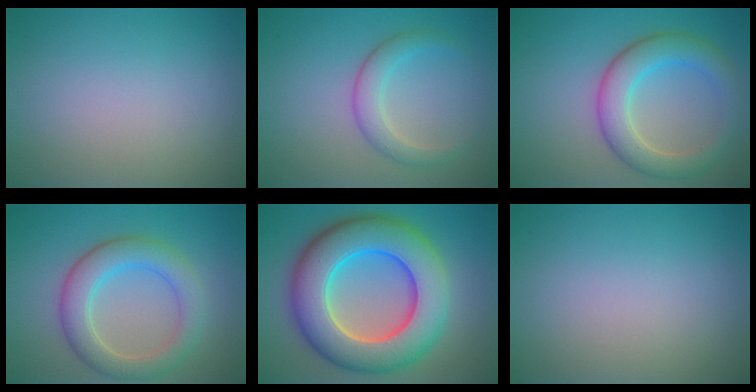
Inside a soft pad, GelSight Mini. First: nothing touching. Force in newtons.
{"total": 2.7, "press": 2.7, "slide": 0.2}
{"total": 5.5, "press": 5.5, "slide": 0.2}
{"total": 5.3, "press": 5.3, "slide": 0.3}
{"total": 12.6, "press": 12.5, "slide": 0.5}
{"total": 0.0}